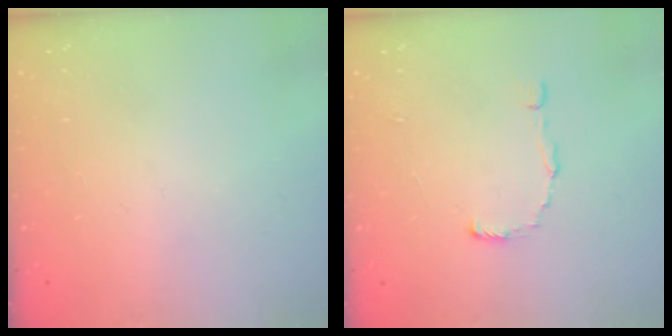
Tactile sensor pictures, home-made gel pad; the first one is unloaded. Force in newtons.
{"total": 5.4, "press": 5.4, "slide": 0.5}